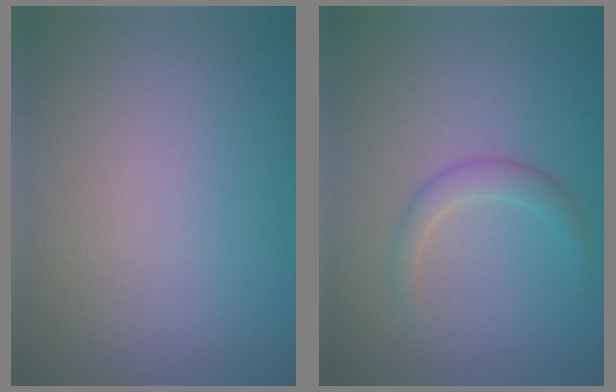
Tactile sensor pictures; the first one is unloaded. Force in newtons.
{"total": 1.7, "press": 1.7, "slide": 0.0}